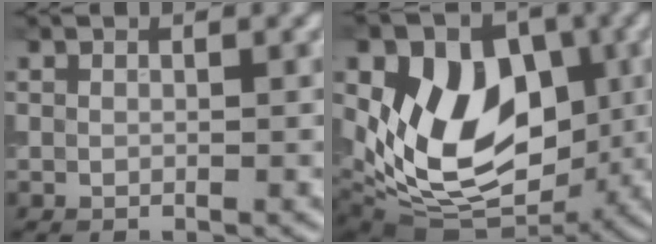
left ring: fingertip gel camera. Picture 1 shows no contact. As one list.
[{"total": 11.4, "force": [0.6, 8.0, 8.1], "torque": [-0.132, -0.017, 0.006]}]